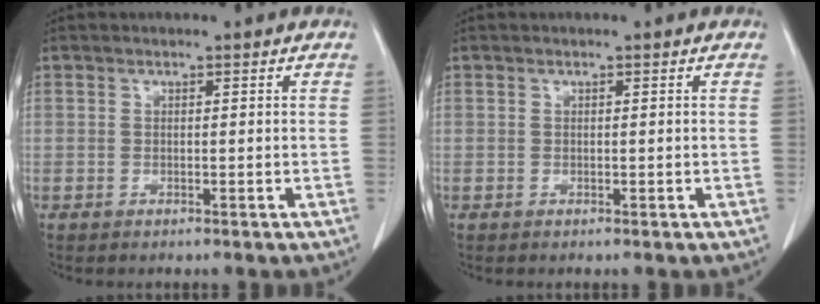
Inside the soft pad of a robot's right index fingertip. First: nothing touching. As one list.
[{"total": 0.0}]